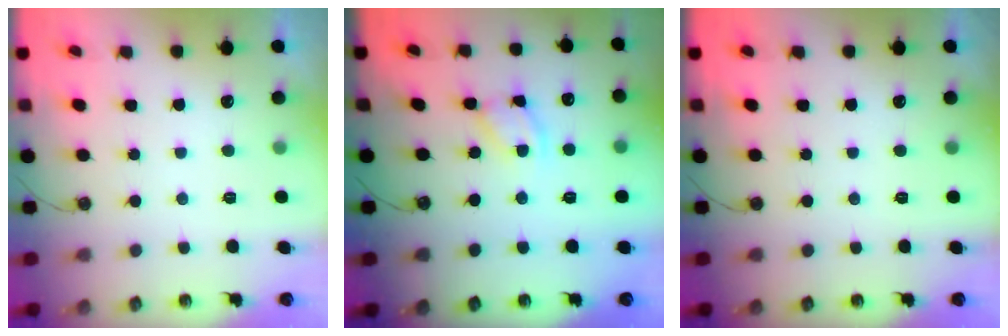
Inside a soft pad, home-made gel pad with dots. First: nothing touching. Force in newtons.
{"total": 8.2, "press": 8.2, "slide": 0.7}
{"total": 0.0}